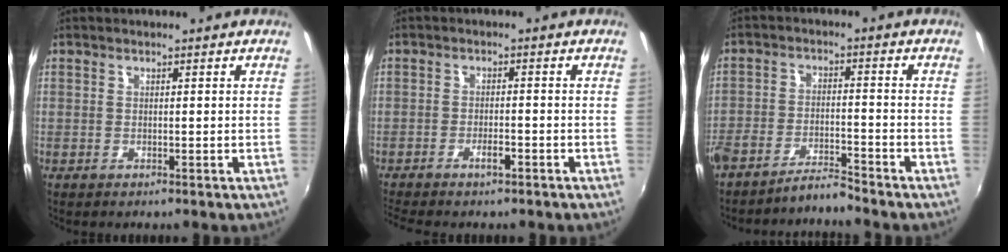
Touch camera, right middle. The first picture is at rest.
{"total": 3.7, "force": [-2.8, 0.7, 2.2], "torque": [-0.054, -0.002, -0.053]}
{"total": 5.3, "force": [-5.1, -0.1, 1.2], "torque": [-0.040, 0.005, -0.099]}